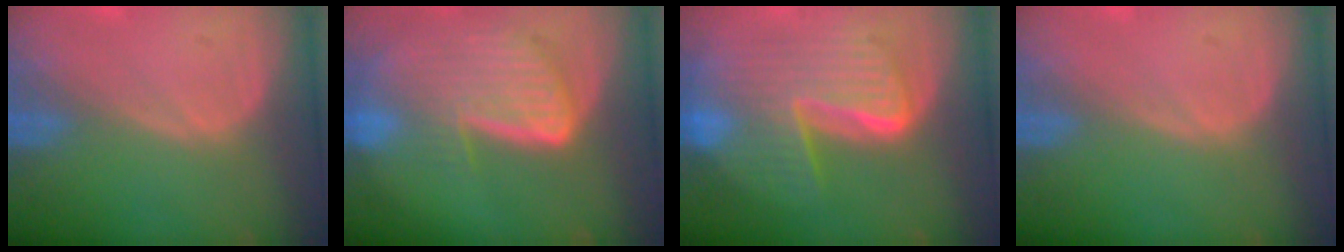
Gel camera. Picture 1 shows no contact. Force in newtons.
{"total": 9.3, "press": 8.1, "slide": 4.6}
{"total": 10.2, "press": 10.2, "slide": 0.9}
{"total": 0.0}